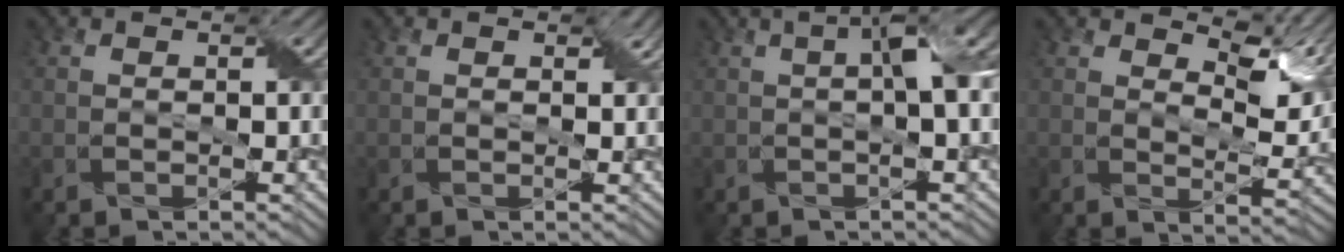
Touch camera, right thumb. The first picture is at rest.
{"total": 1.1, "force": [0.7, 0.6, 0.7], "torque": [-0.009, -0.002, 0.014]}
{"total": 6.5, "force": [0.9, 1.7, 6.3], "torque": [-0.102, 0.018, 0.012]}
{"total": 7.9, "force": [5.0, 3.3, 5.2], "torque": [-0.088, -0.002, 0.080]}